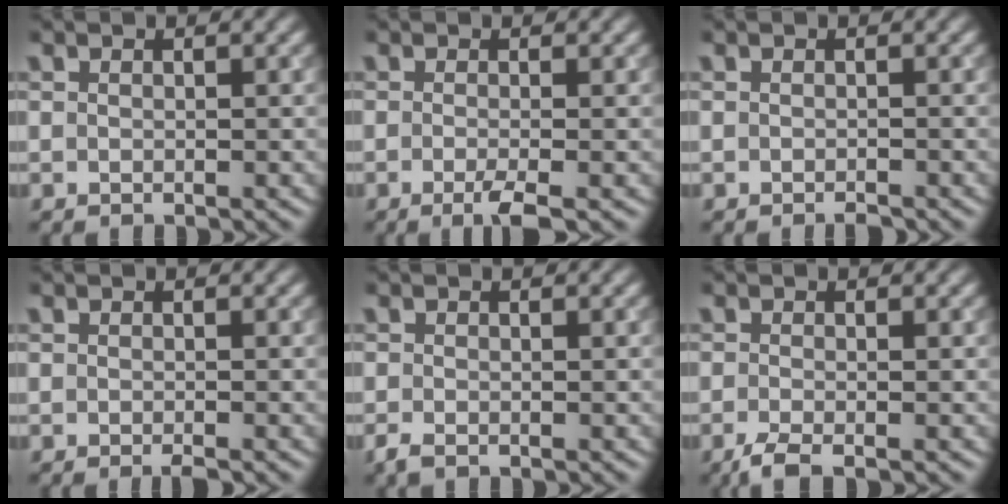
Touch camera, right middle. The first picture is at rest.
{"total": 2.4, "force": [-0.9, 0.5, 2.2], "torque": [-0.035, -0.004, -0.021]}
{"total": 0.8, "force": [-0.6, 0.1, 0.4], "torque": [-0.007, -0.001, -0.011]}
{"total": 0.9, "force": [-0.6, 0.1, 0.7], "torque": [-0.011, -0.004, -0.011]}
{"total": 1.1, "force": [-0.8, 0.2, 0.7], "torque": [-0.015, -0.006, -0.017]}
{"total": 2.2, "force": [-1.4, 0.4, 1.6], "torque": [-0.032, -0.007, -0.034]}